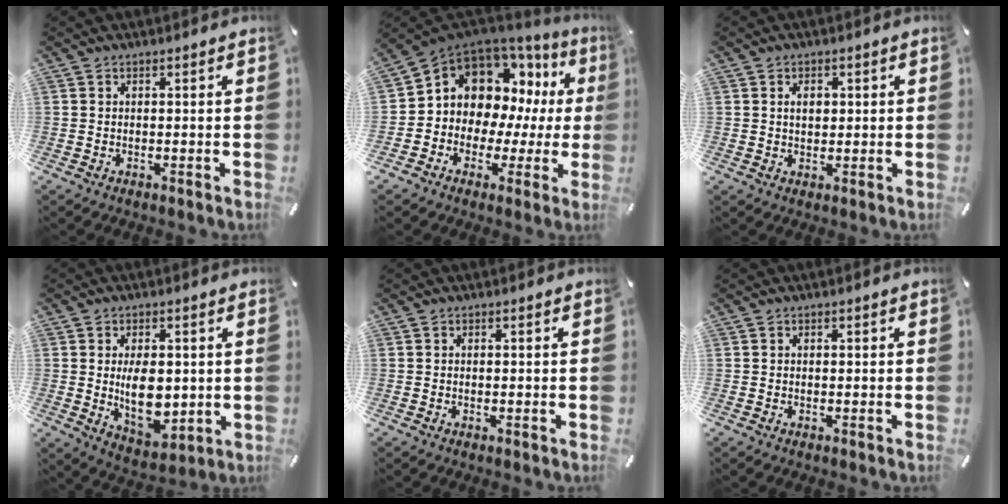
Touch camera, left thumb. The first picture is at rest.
{"total": 11.3, "force": [4.5, 9.3, 4.5], "torque": [-0.090, -0.046, 0.091]}
{"total": 2.4, "force": [0.5, 1.7, 1.6], "torque": [-0.019, 0.001, 0.004]}
{"total": 10.4, "force": [0.7, 6.6, 8.0], "torque": [-0.125, -0.013, 0.009]}
{"total": 0.0}
{"total": 0.0}